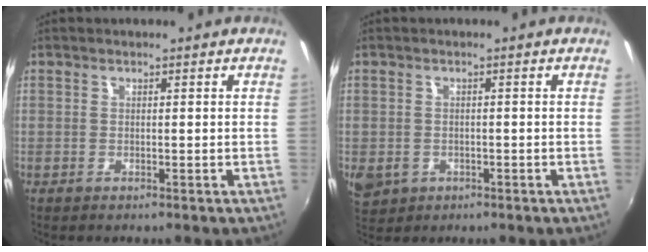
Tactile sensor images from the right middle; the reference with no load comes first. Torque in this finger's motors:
{"motor_torque": [0.77, -0.85, 0.10, 0.11]}